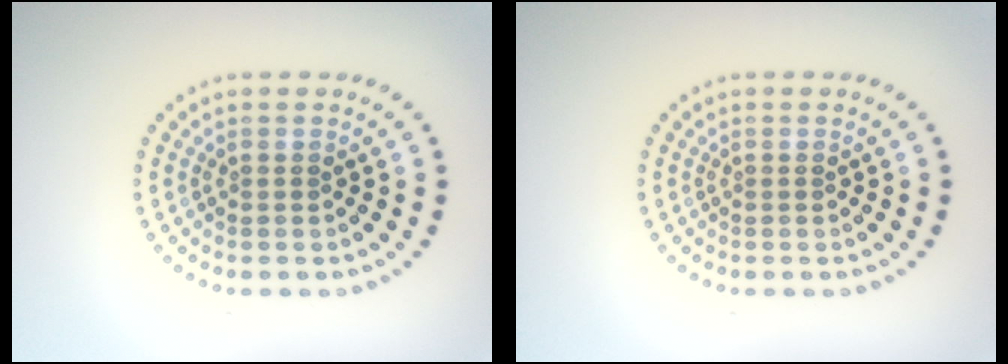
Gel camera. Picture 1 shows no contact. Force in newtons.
{"total": 0.0}